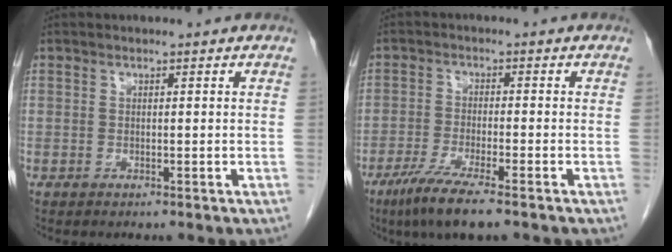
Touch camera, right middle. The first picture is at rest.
{"total": 7.6, "force": [-5.2, 0.3, 5.6], "torque": [-0.104, -0.021, -0.090]}